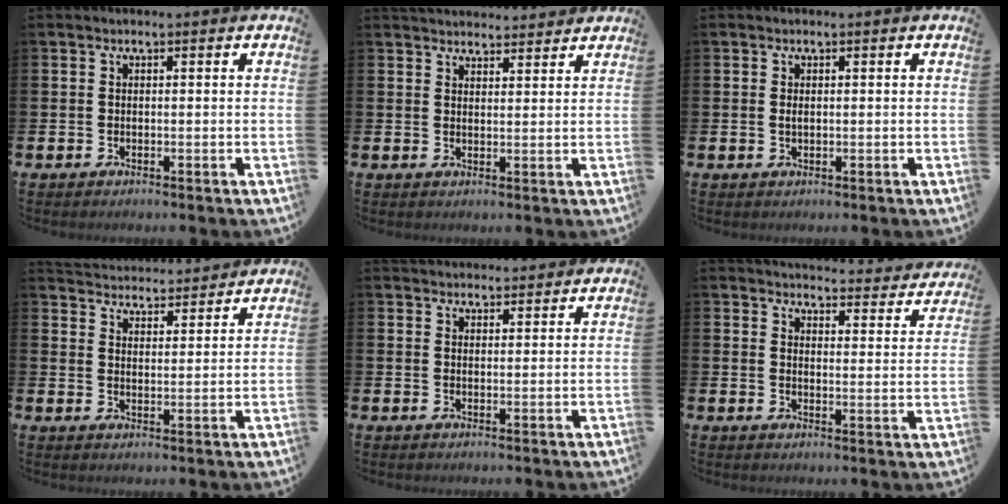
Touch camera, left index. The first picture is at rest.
{"total": 3.2, "force": [3.1, 0.7, -0.1], "torque": [0.000, -0.015, 0.056]}
{"total": 0.6, "force": [0.1, 0.2, 0.5], "torque": [-0.001, -0.002, 0.000]}
{"total": 4.3, "force": [4.3, 0.4, -0.4], "torque": [-0.017, -0.029, 0.076]}
{"total": 2.5, "force": [2.4, 0.6, -0.1], "torque": [0.004, -0.011, 0.043]}
{"total": 4.1, "force": [4.1, 0.7, 0.4], "torque": [-0.016, -0.034, 0.067]}